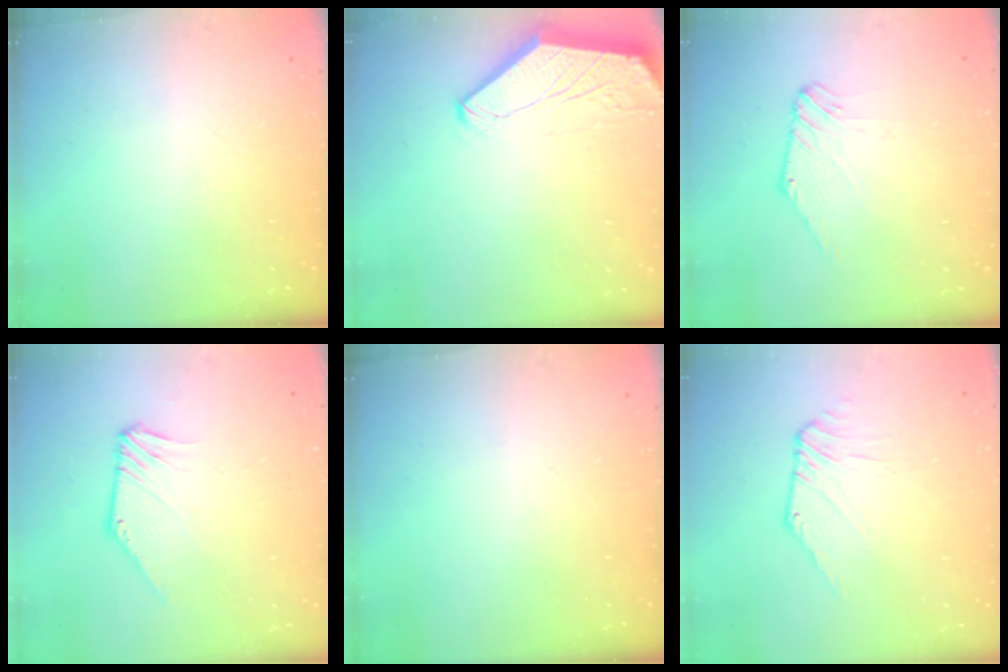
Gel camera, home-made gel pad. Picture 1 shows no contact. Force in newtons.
{"total": 0.0}
{"total": 1.7, "press": 1.7, "slide": 0.4}
{"total": 3.4, "press": 3.4, "slide": 0.1}
{"total": 0.0}
{"total": 1.1, "press": 1.1, "slide": 0.3}